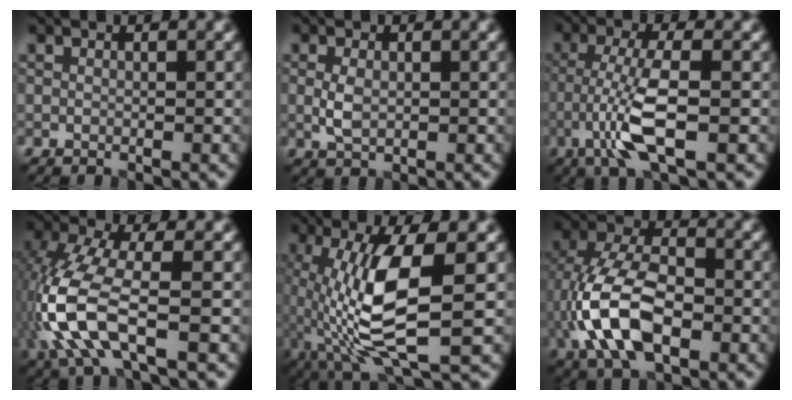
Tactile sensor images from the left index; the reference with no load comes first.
{"total": 2.0, "force": [0.1, 1.3, 1.6], "torque": [-0.037, 0.000, 0.003]}
{"total": 5.4, "force": [-2.0, 1.0, 5.0], "torque": [-0.101, 0.006, -0.045]}
{"total": 7.0, "force": [-2.3, 2.3, 6.1], "torque": [-0.153, 0.002, -0.054]}
{"total": 8.6, "force": [-0.8, 2.3, 8.2], "torque": [-0.173, 0.000, -0.014]}
{"total": 9.7, "force": [-2.4, 5.4, 7.8], "torque": [-0.163, 0.009, -0.058]}